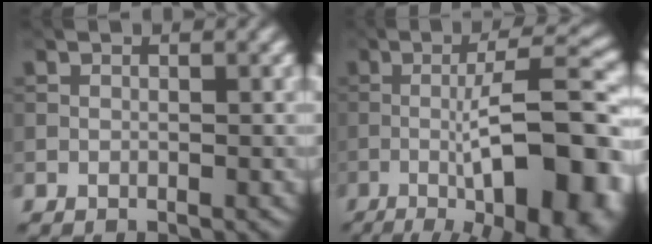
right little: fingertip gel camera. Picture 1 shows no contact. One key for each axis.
{"total": 15.3, "fx": -4.6, "fy": 4.2, "fz": 13.9, "tx": -0.178, "ty": 0.018, "tz": -0.065}